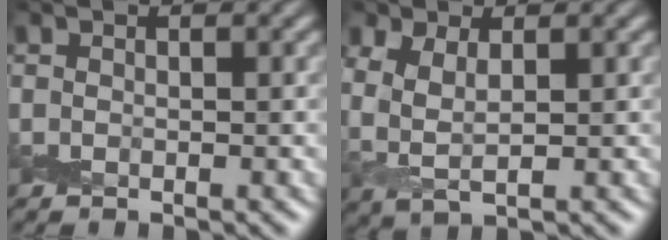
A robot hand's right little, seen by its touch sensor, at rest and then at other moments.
{"total": 3.7, "force": [1.1, 2.1, 2.9], "torque": [-0.069, -0.006, 0.023]}